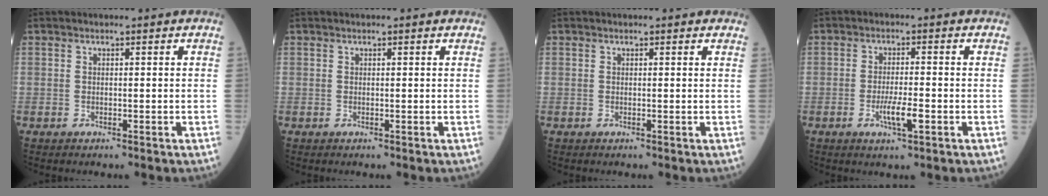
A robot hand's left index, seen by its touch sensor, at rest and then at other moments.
{"total": 0.6, "force": [0.5, 0.1, 0.4], "torque": [-0.009, 0.010, 0.005]}
{"total": 1.5, "force": [1.3, 0.6, 0.6], "torque": [-0.009, 0.015, 0.006]}
{"total": 4.1, "force": [-1.6, 0.5, 3.8], "torque": [-0.074, -0.004, -0.027]}